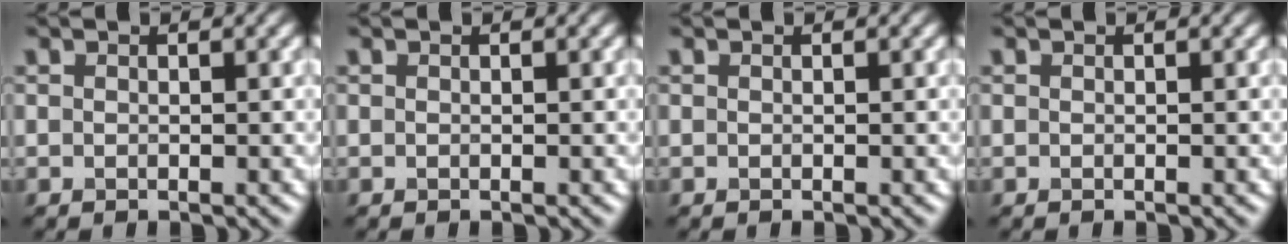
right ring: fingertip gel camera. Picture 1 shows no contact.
{"total": 0.0}
{"total": 0.0}
{"total": 0.0}